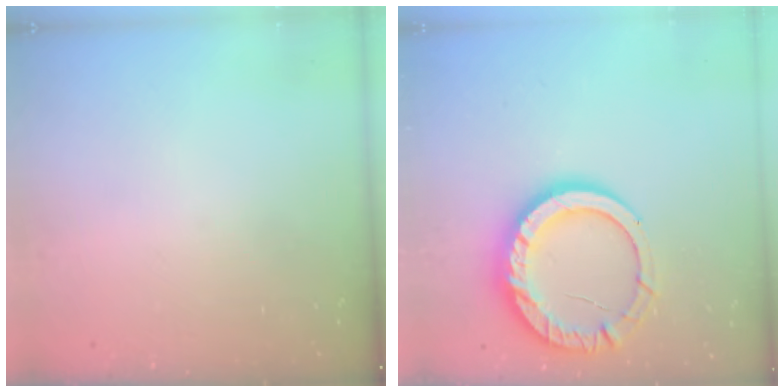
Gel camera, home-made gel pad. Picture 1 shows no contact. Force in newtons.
{"total": 16.2, "press": 16.0, "slide": 2.1}